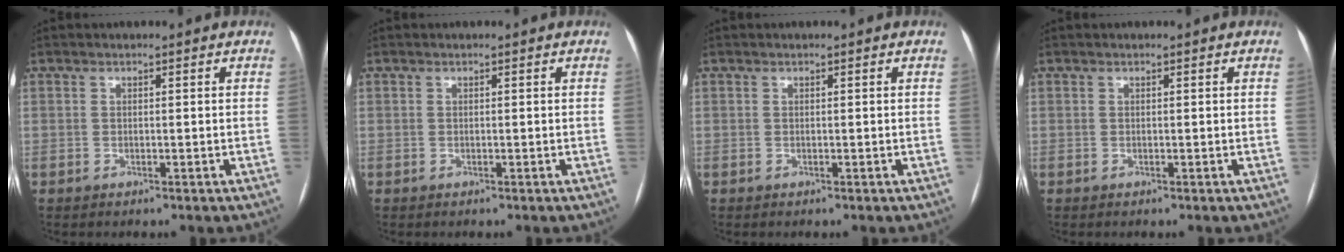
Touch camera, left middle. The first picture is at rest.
{"total": 0.0}
{"total": 0.0}
{"total": 0.0}